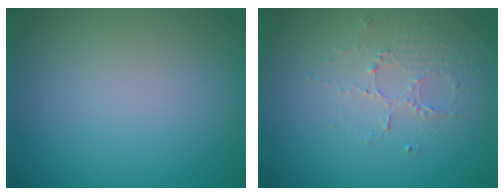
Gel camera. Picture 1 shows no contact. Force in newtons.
{"total": 1.7, "press": 1.2, "slide": 1.2}